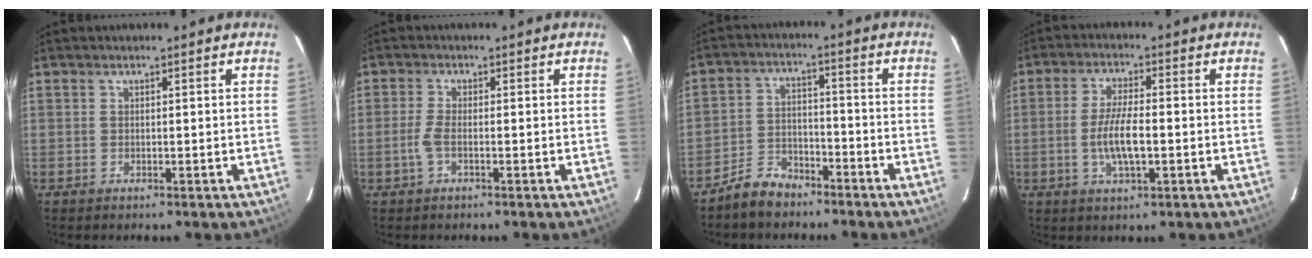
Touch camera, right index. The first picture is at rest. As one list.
[{"total": 2.8, "force": [-0.9, 0.6, 2.5], "torque": [-0.062, 0.000, -0.020]}, {"total": 6.8, "force": [-5.6, 3.4, 2.0], "torque": [-0.052, 0.018, -0.097]}, {"total": 7.0, "force": [-1.5, 2.0, 6.6], "torque": [-0.131, -0.004, -0.027]}]